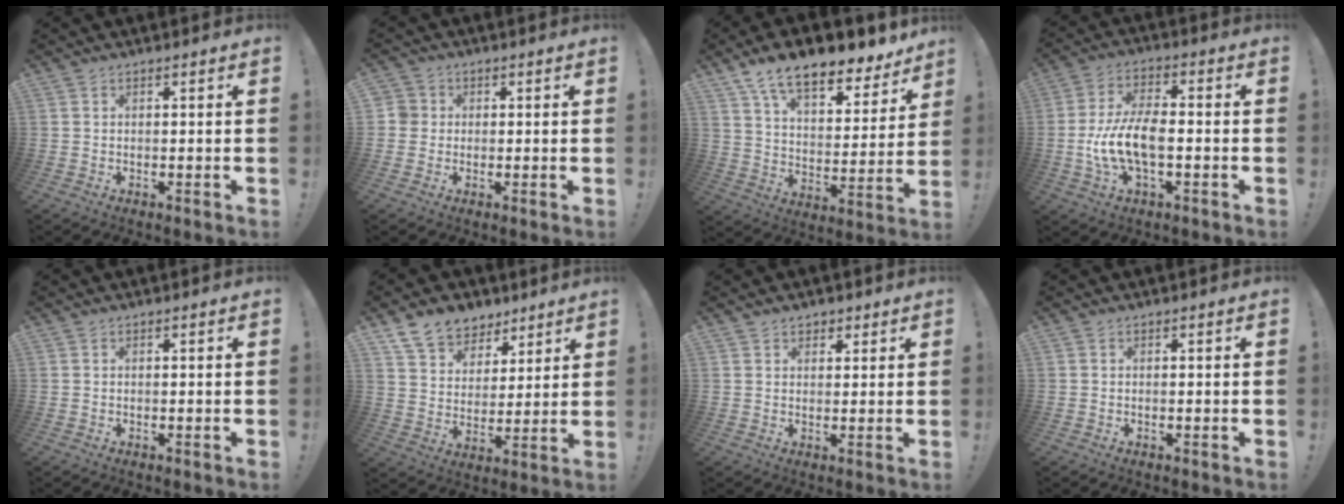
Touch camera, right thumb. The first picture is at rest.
{"total": 3.6, "force": [0.1, 3.5, 0.9], "torque": [-0.014, 0.008, 0.002]}
{"total": 16.0, "force": [11.9, 6.4, 8.5], "torque": [-0.143, -0.082, 0.208]}
{"total": 12.2, "force": [-2.4, 5.6, 10.5], "torque": [-0.220, 0.001, -0.042]}
{"total": 0.0}
{"total": 10.9, "force": [8.1, 7.0, 1.9], "torque": [-0.036, -0.058, 0.159]}
{"total": 2.8, "force": [1.8, 2.0, 0.6], "torque": [-0.002, -0.006, 0.032]}
{"total": 0.0}